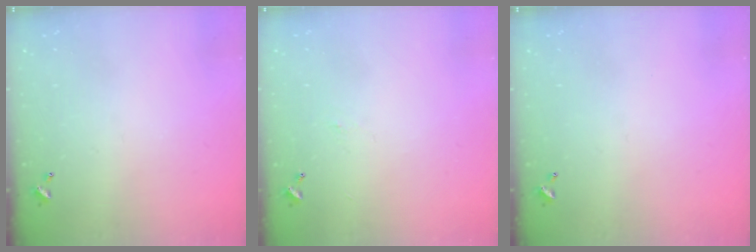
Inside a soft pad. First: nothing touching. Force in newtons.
{"total": 1.8, "press": 1.7, "slide": 0.6}
{"total": 0.0}